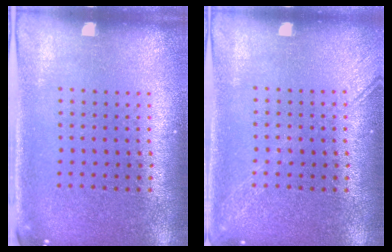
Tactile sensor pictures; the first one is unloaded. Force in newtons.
{"total": 1.8, "press": 1.8, "slide": 0.2}